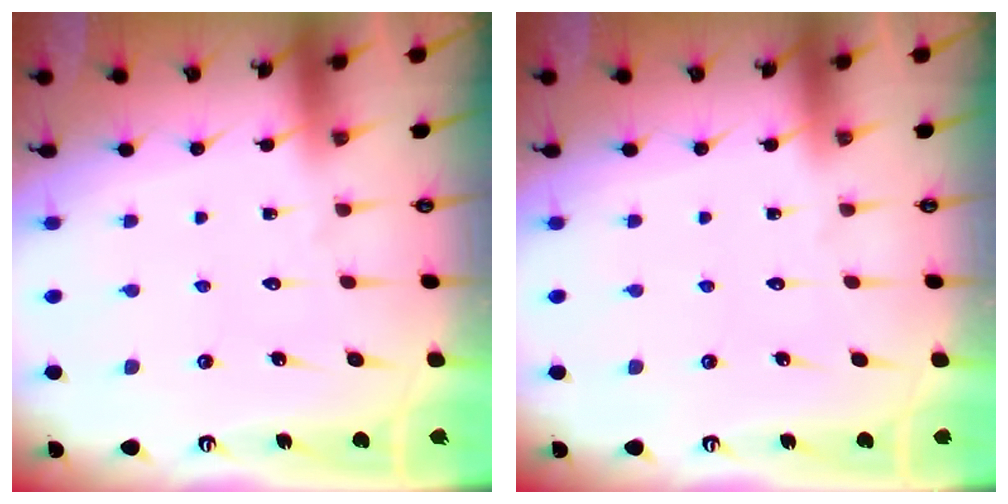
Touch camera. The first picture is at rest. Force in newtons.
{"total": 0.0}